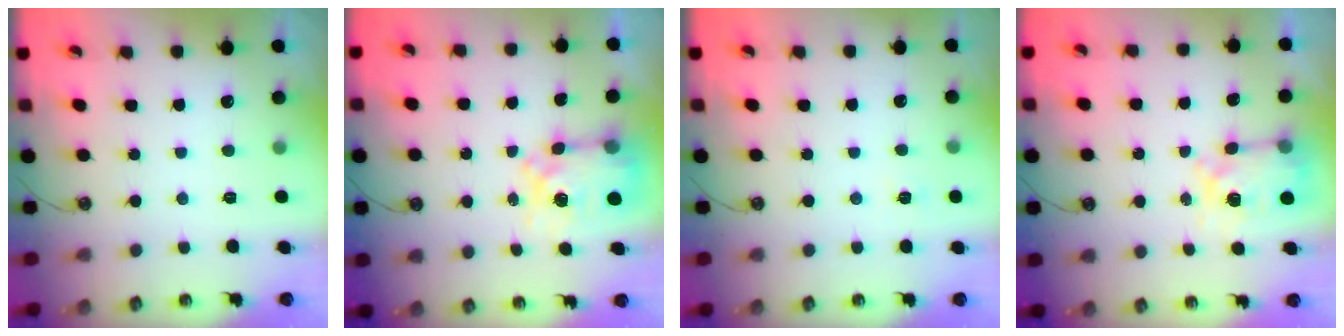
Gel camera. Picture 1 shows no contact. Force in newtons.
{"total": 8.0, "press": 8.0, "slide": 0.7}
{"total": 2.2, "press": 2.2, "slide": 0.3}
{"total": 7.2, "press": 7.1, "slide": 0.6}